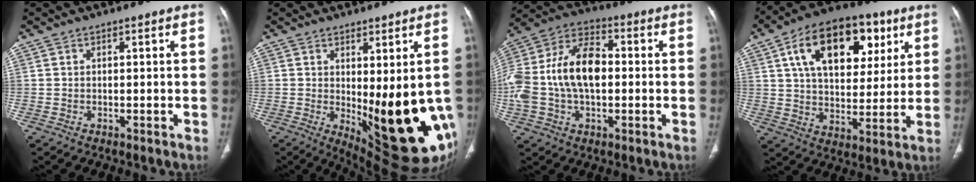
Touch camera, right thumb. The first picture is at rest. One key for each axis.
{"total": 19.2, "fx": -3.1, "fy": 6.4, "fz": 17.8, "tx": -0.192, "ty": -0.031, "tz": -0.013}
{"total": 19.2, "fx": -0.1, "fy": 11.5, "fz": 15.3, "tx": -0.318, "ty": 0.035, "tz": -0.004}
{"total": 21.3, "fx": 8.4, "fy": 12.7, "fz": 14.9, "tx": -0.198, "ty": -0.004, "tz": 0.131}